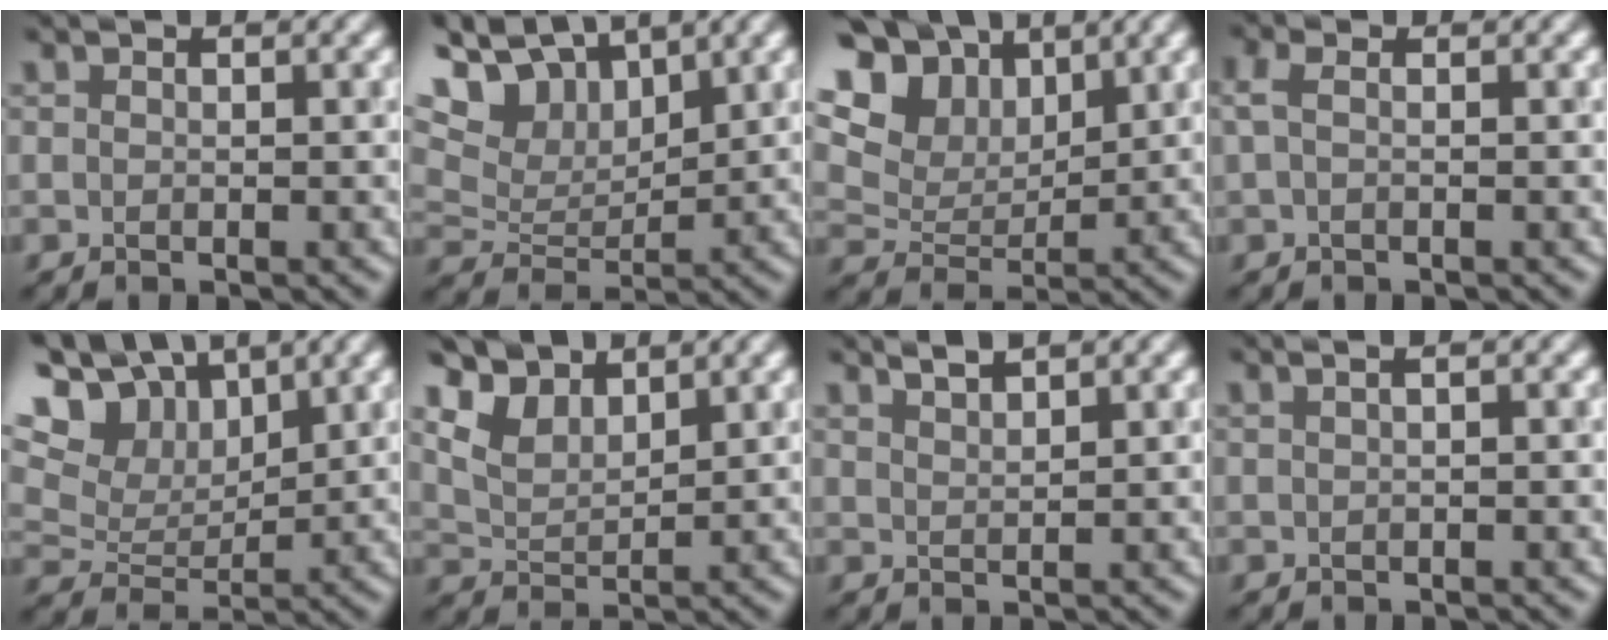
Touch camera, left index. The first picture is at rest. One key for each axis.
{"total": 9.2, "fx": 6.0, "fy": 4.4, "fz": 5.4, "tx": -0.127, "ty": 0.030, "tz": 0.097}
{"total": 13.1, "fx": 7.5, "fy": 8.6, "fz": 6.5, "tx": -0.135, "ty": 0.037, "tz": 0.134}
{"total": 1.1, "fx": 0.2, "fy": 0.4, "fz": 1.0, "tx": -0.027, "ty": 0.005, "tz": -0.003}
{"total": 10.9, "fx": 6.2, "fy": 6.4, "fz": 6.4, "tx": -0.137, "ty": 0.040, "tz": 0.094}
{"total": 4.0, "fx": 3.5, "fy": 1.4, "fz": 1.4, "tx": -0.043, "ty": 0.004, "tz": 0.069}
{"total": 1.7, "fx": 1.6, "fy": 0.0, "fz": 0.4, "tx": 0.000, "ty": 0.004, "tz": 0.027}
{"total": 0.8, "fx": 0.3, "fy": 0.1, "fz": 0.7, "tx": -0.009, "ty": 0.001, "tz": -0.002}